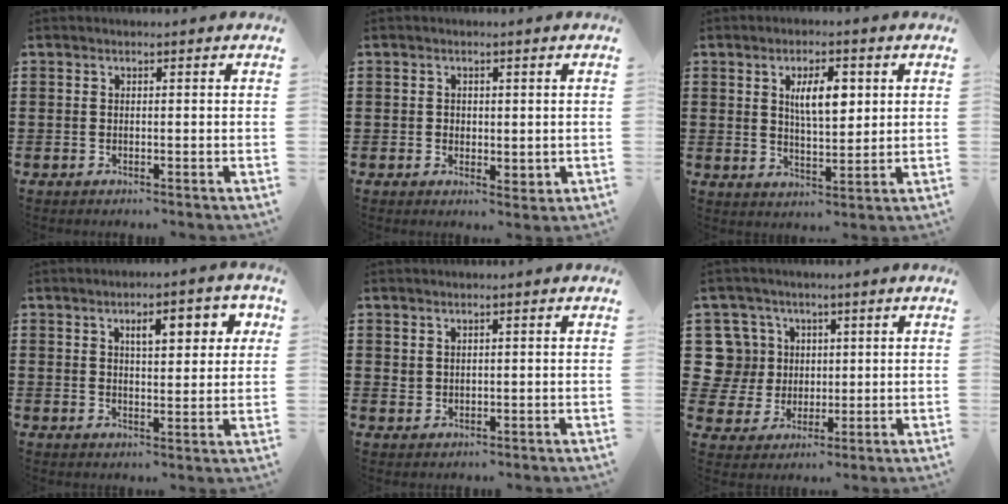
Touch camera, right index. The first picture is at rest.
{"total": 1.4, "force": [0.4, 1.3, 0.5], "torque": [-0.014, 0.008, 0.006]}
{"total": 6.4, "force": [2.0, 2.5, 5.5], "torque": [-0.098, 0.002, 0.030]}
{"total": 5.5, "force": [2.3, 2.0, 4.6], "torque": [-0.064, -0.002, 0.029]}
{"total": 1.2, "force": [1.0, 0.7, 0.3], "torque": [-0.008, 0.002, 0.019]}
{"total": 8.8, "force": [2.2, 8.2, 2.1], "torque": [-0.097, 0.009, 0.044]}